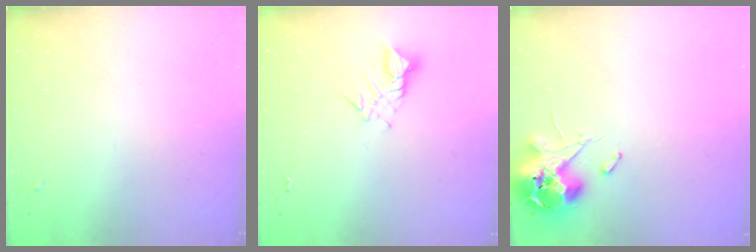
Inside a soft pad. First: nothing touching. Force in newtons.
{"total": 3.8, "press": 3.8, "slide": 0.2}
{"total": 12.4, "press": 12.3, "slide": 1.9}